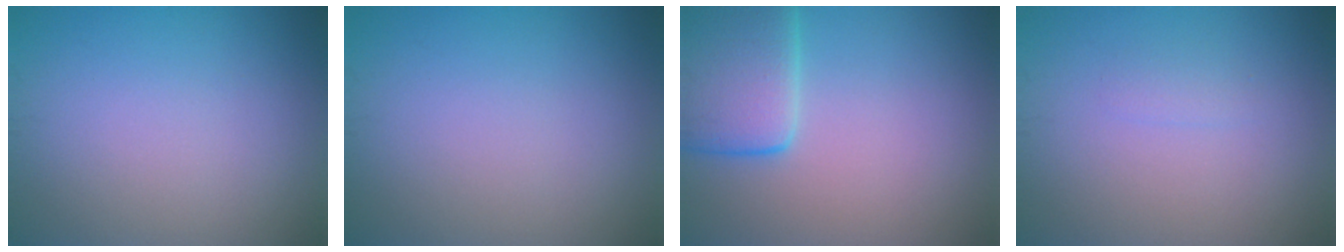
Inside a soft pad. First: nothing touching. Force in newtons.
{"total": 0.0}
{"total": 6.9, "press": 6.9, "slide": 0.6}
{"total": 0.7, "press": 0.7, "slide": 0.1}